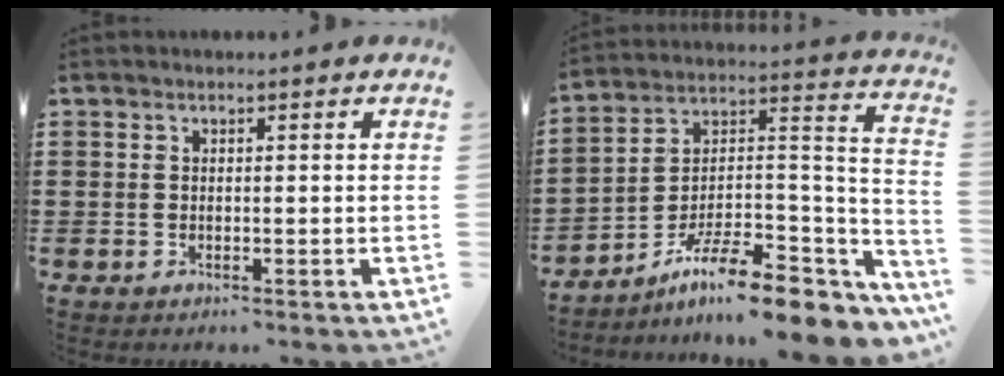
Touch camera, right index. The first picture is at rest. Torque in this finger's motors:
{"motor_torque": [1.08, 1.06, 1.05, 0.21]}